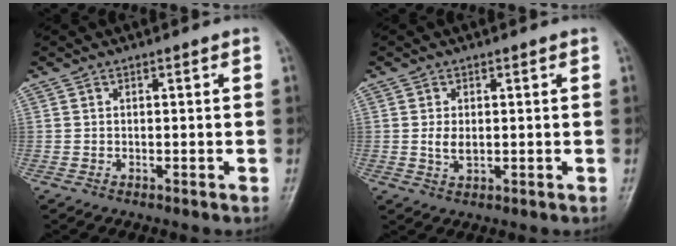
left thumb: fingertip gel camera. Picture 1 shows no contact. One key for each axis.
{"total": 2.7, "fx": 0.2, "fy": 1.7, "fz": 2.1, "tx": -0.039, "ty": -0.005, "tz": 0.006}